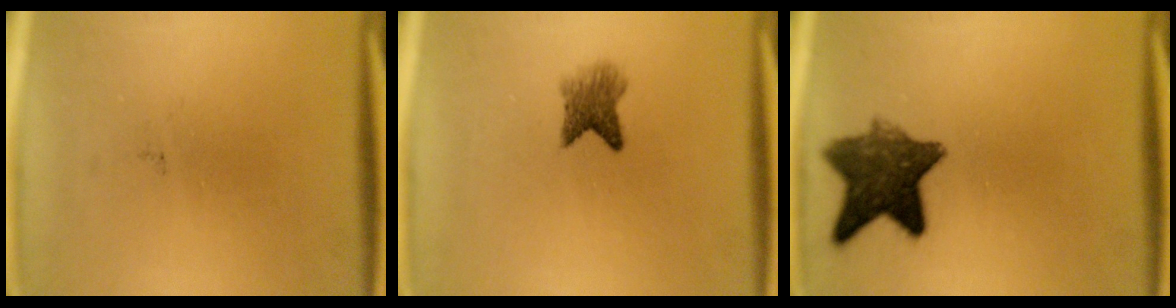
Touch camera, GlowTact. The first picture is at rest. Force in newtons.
{"total": 3.5}
{"total": 9.3}